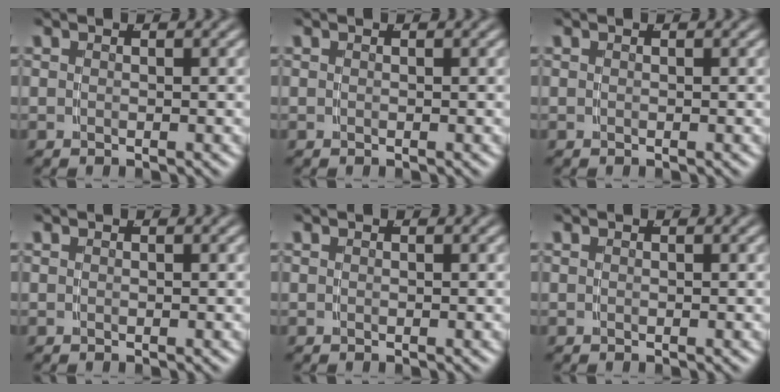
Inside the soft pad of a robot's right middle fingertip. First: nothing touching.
{"total": 0.0}
{"total": 0.0}
{"total": 0.0}
{"total": 0.0}
{"total": 0.0}